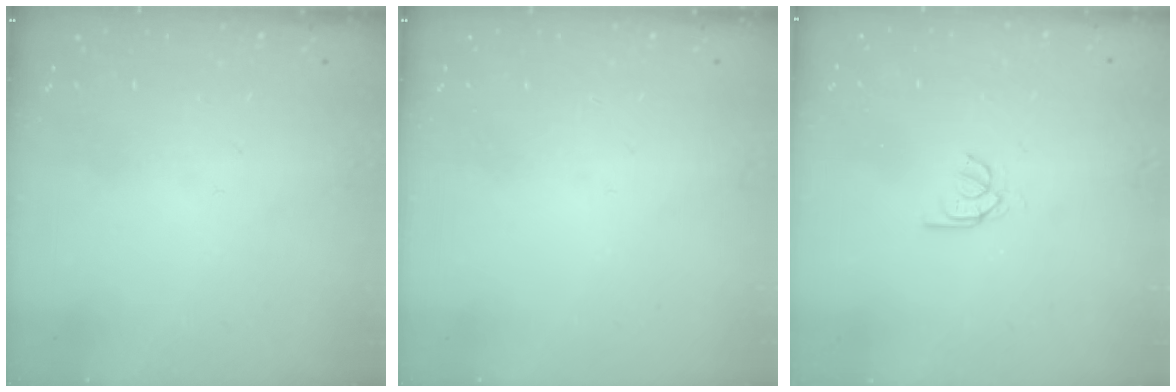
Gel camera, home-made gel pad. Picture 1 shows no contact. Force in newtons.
{"total": 0.0}
{"total": 2.6, "press": 2.6, "slide": 0.2}